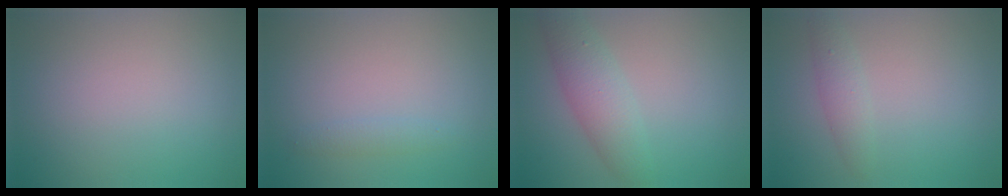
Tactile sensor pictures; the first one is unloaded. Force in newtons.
{"total": 1.1, "press": 1.1, "slide": 0.1}
{"total": 3.8, "press": 3.8, "slide": 0.1}
{"total": 1.7, "press": 1.7, "slide": 0.1}